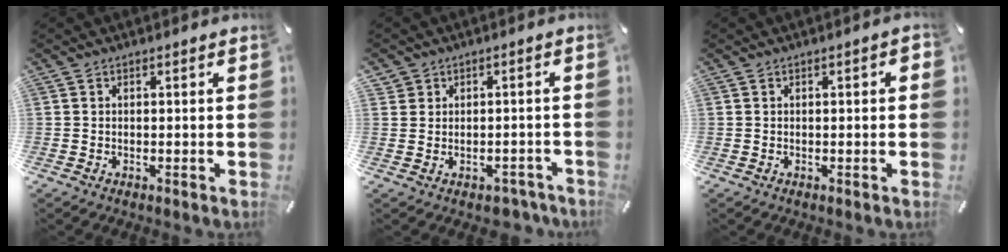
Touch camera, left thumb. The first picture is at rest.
{"total": 3.4, "force": [-0.4, 3.4, 0.4], "torque": [-0.005, 0.005, -0.006]}
{"total": 1.2, "force": [-0.2, 0.4, 1.1], "torque": [-0.020, 0.002, -0.004]}